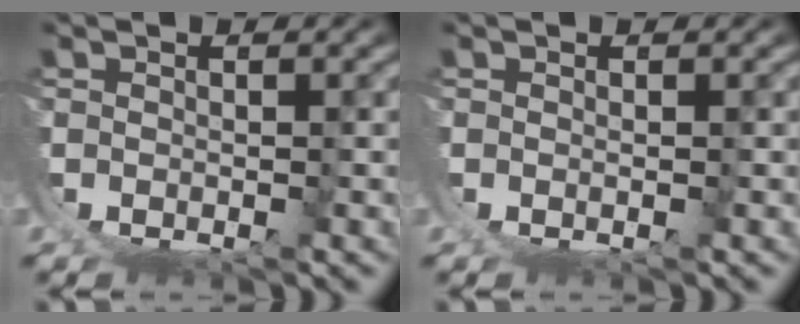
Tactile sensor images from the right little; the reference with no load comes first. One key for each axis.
{"total": 1.2, "fx": 0.4, "fy": -1.2, "fz": 0.0, "tx": 0.009, "ty": 0.005, "tz": 0.008}